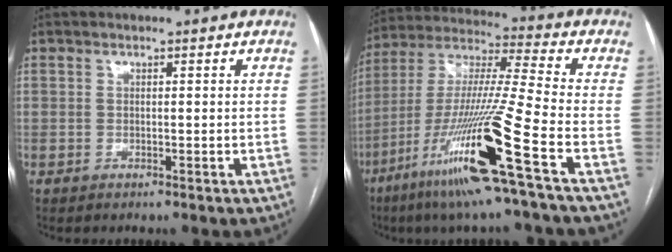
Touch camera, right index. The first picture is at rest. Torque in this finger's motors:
{"motor_torque": [2.05, -0.09, 1.05, 0.21]}